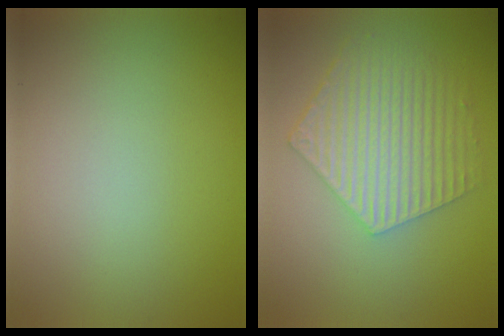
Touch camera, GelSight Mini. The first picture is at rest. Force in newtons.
{"total": 5.9, "press": 4.4, "slide": 3.9}